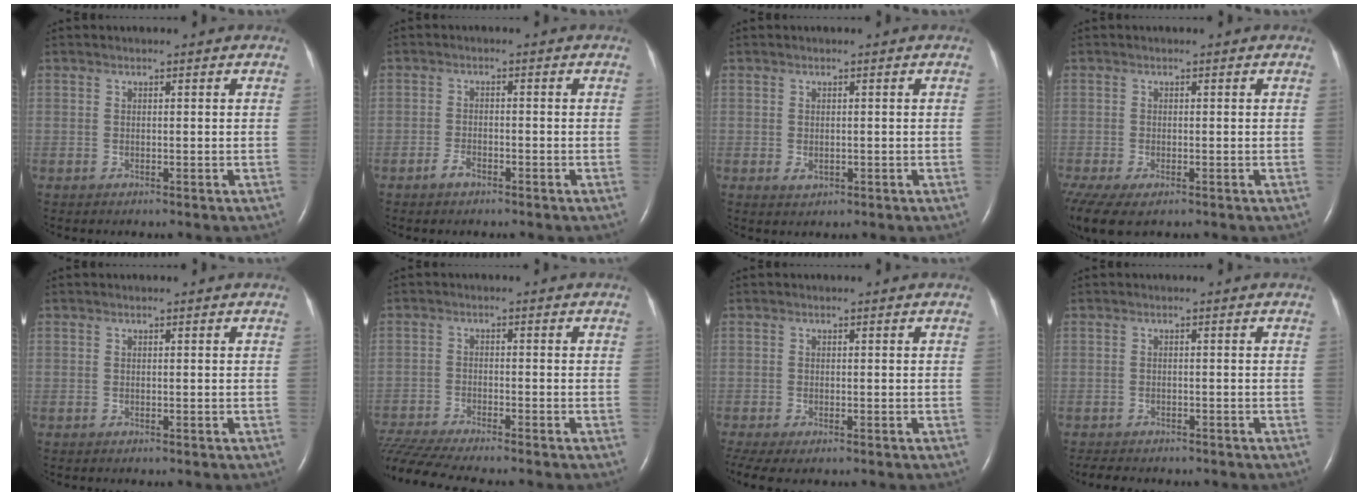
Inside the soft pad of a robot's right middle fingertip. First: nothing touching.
{"total": 2.2, "force": [-1.6, 0.8, 1.3], "torque": [-0.031, 0.000, -0.028]}
{"total": 1.4, "force": [-0.3, 0.9, 1.1], "torque": [-0.021, -0.004, 0.000]}
{"total": 8.9, "force": [-5.6, 3.9, 5.7], "torque": [-0.137, -0.018, -0.087]}
{"total": 0.0}
{"total": 10.4, "force": [-9.4, -0.5, 4.4], "torque": [-0.082, -0.019, -0.161]}
{"total": 5.3, "force": [-3.4, 1.9, 3.6], "torque": [-0.075, -0.013, -0.058]}
{"total": 4.9, "force": [-4.2, 1.7, 2.0], "torque": [-0.036, -0.009, -0.052]}